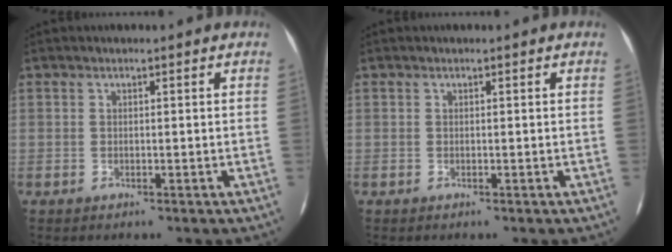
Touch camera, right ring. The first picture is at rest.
{"total": 0.0}